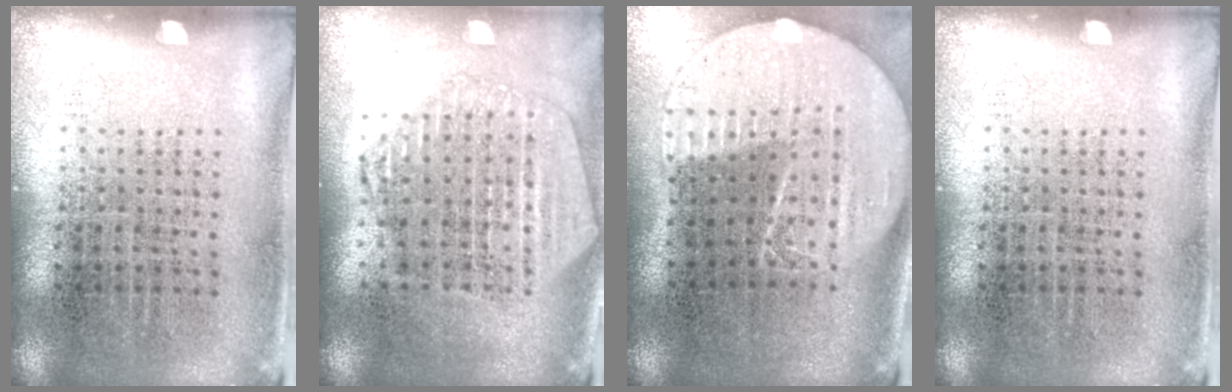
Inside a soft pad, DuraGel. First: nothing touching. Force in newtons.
{"total": 2.2, "press": 2.0, "slide": 1.0}
{"total": 2.1, "press": 1.8, "slide": 1.0}
{"total": 0.0}